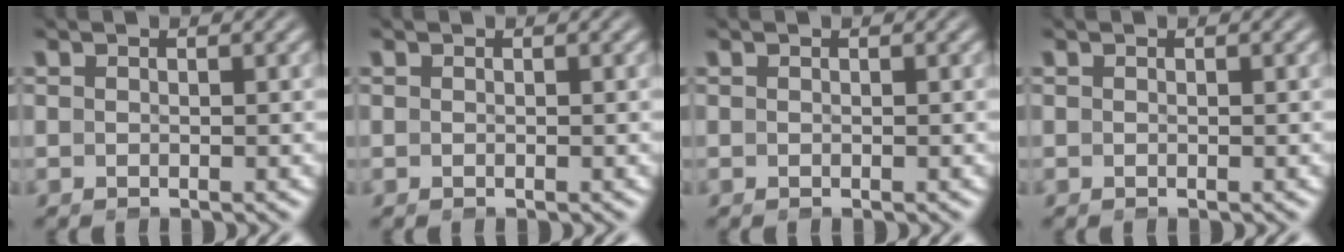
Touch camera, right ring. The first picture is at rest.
{"total": 0.0}
{"total": 0.0}
{"total": 0.0}